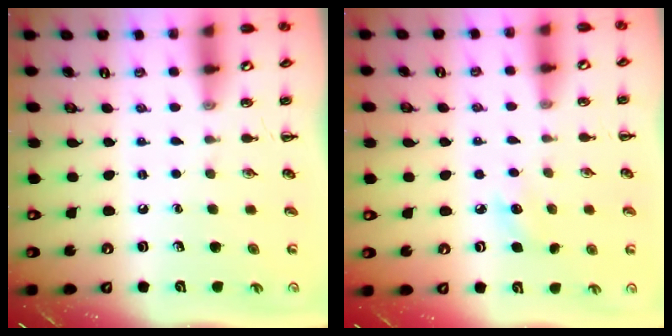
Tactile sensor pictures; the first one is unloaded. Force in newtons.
{"total": 6.3, "press": 6.0, "slide": 1.9}